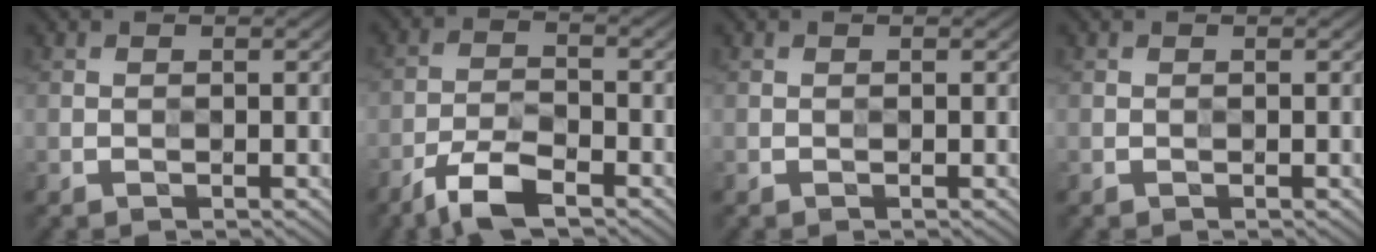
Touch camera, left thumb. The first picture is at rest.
{"total": 6.3, "force": [-4.5, 1.9, 4.0], "torque": [-0.080, 0.000, -0.091]}
{"total": 0.0}
{"total": 0.0}